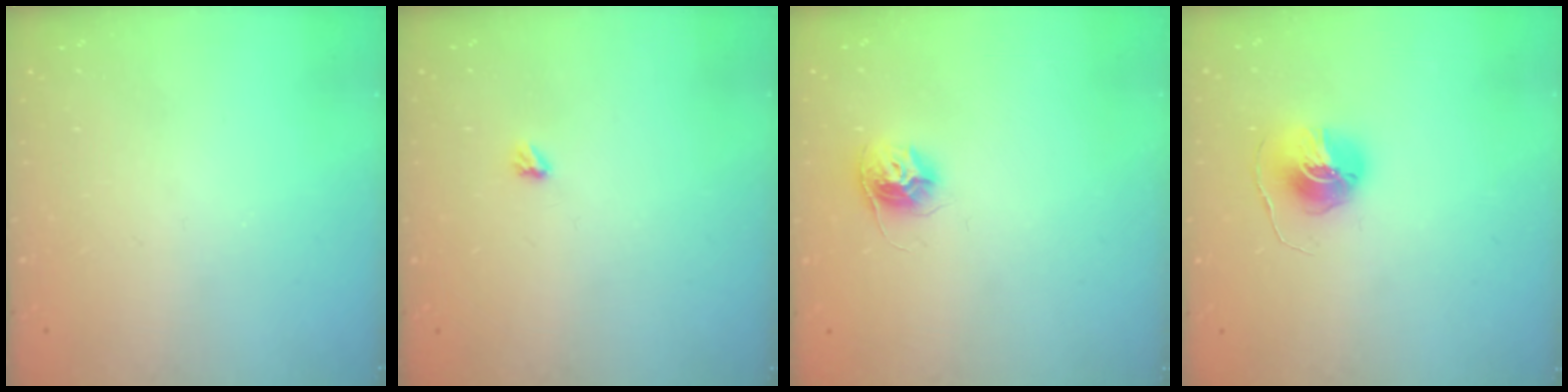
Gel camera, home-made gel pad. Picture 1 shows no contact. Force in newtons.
{"total": 2.9, "press": 2.9, "slide": 0.5}
{"total": 10.0, "press": 10.0, "slide": 0.6}
{"total": 7.8, "press": 7.8, "slide": 0.1}